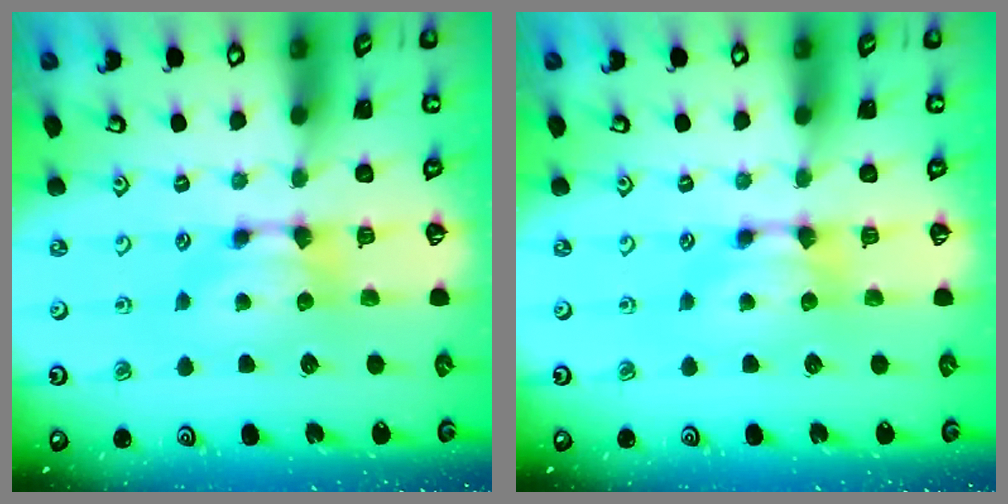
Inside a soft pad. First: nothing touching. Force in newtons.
{"total": 0.0}